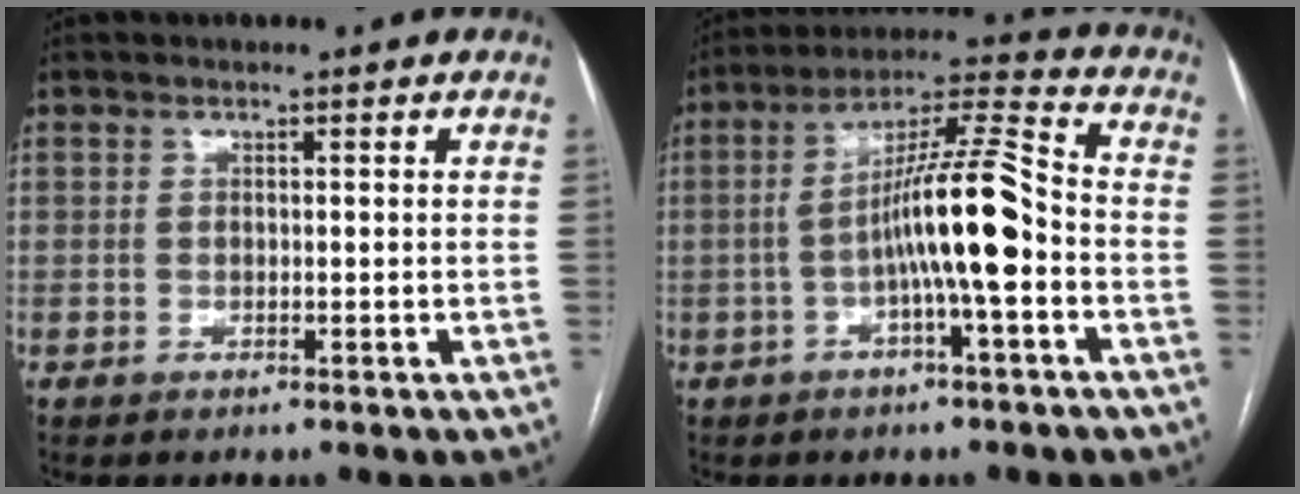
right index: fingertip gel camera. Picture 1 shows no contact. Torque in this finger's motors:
{"motor_torque": [1.89, -0.08, 0.52, 0.21]}